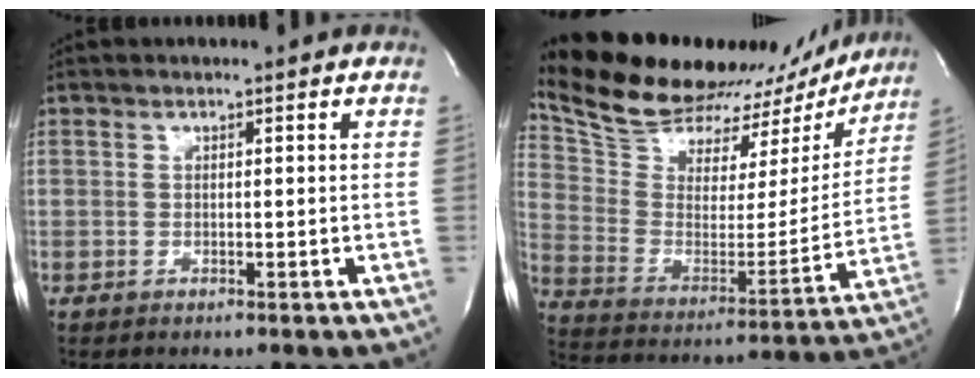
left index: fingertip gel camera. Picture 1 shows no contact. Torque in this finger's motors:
{"motor_torque": [1.10, -1.04, 0.30, 0.10]}